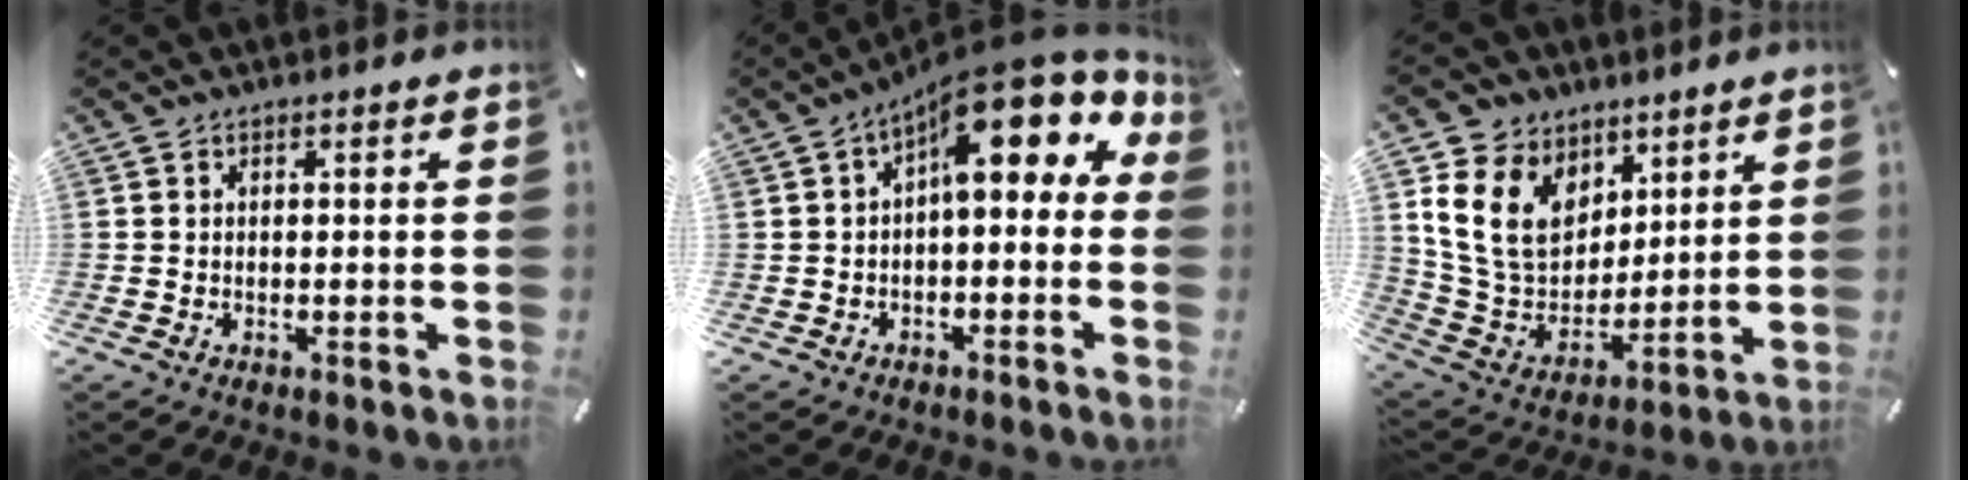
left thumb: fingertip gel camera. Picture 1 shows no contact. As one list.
[{"total": 12.7, "force": [6.7, 6.1, 9.0], "torque": [-0.129, -0.051, 0.115]}, {"total": 17.0, "force": [6.8, 13.1, 8.5], "torque": [-0.185, -0.031, 0.134]}]